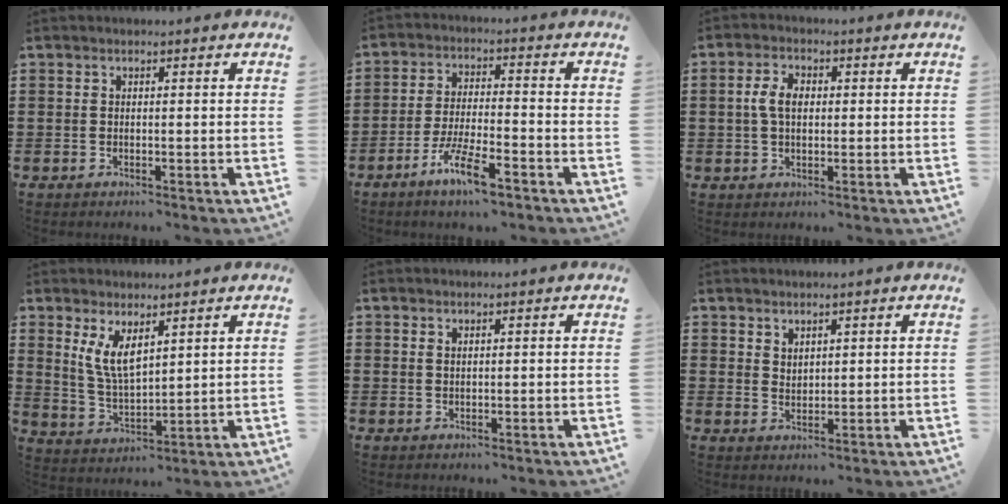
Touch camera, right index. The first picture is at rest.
{"total": 7.8, "force": [-5.0, 1.4, 5.9], "torque": [-0.126, -0.003, -0.095]}
{"total": 4.2, "force": [0.3, 2.5, 3.3], "torque": [-0.077, 0.010, 0.001]}
{"total": 6.1, "force": [3.1, 2.7, 4.5], "torque": [-0.106, -0.005, 0.056]}
{"total": 0.8, "force": [0.6, 0.5, 0.3], "torque": [-0.008, 0.002, 0.011]}
{"total": 2.2, "force": [1.9, 1.1, 0.0], "torque": [-0.005, 0.004, 0.038]}